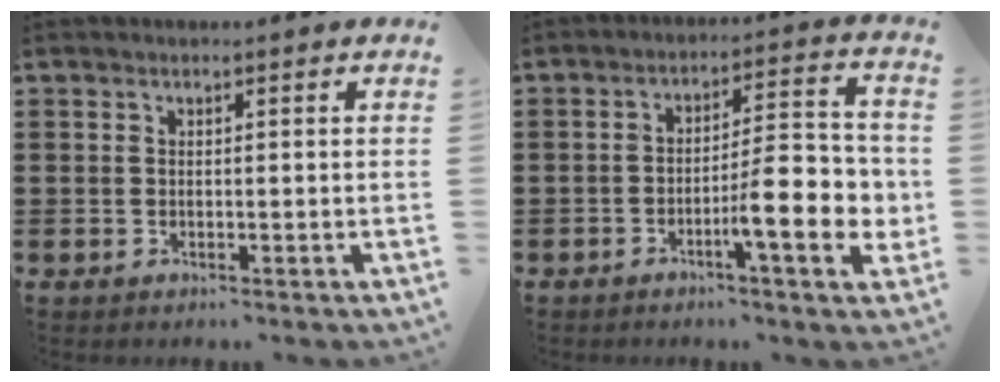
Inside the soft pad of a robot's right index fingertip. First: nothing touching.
{"total": 10.4, "force": [-3.0, 2.3, 9.7], "torque": [-0.141, -0.012, -0.054]}